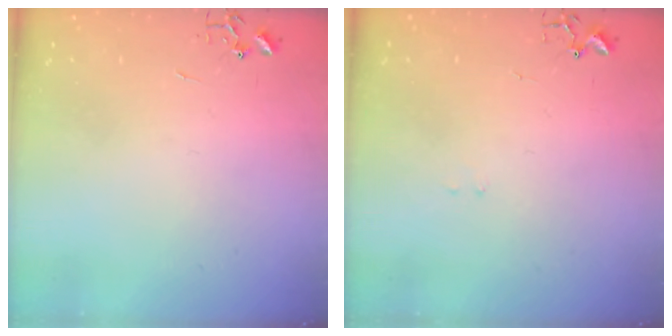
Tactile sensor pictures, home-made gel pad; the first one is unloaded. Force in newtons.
{"total": 6.8, "press": 6.8, "slide": 0.6}